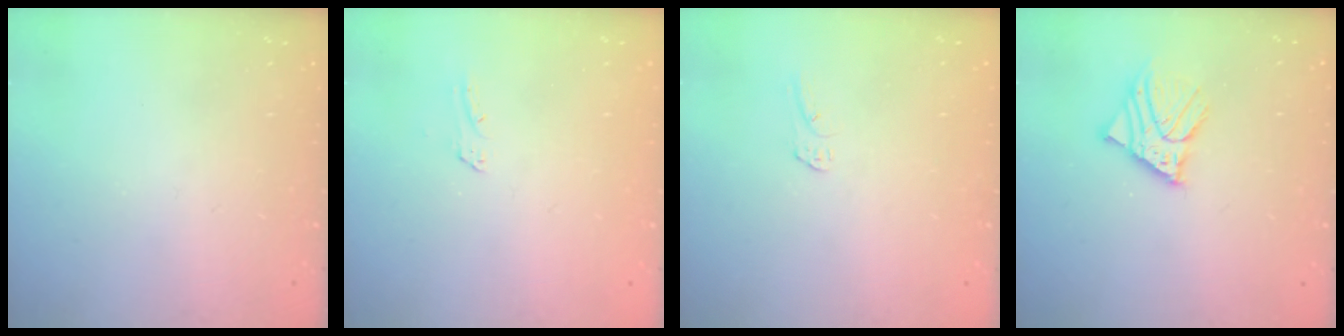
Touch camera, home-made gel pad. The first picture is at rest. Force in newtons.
{"total": 1.5, "press": 1.4, "slide": 0.1}
{"total": 4.3, "press": 4.3, "slide": 0.2}
{"total": 7.7, "press": 7.7, "slide": 1.1}